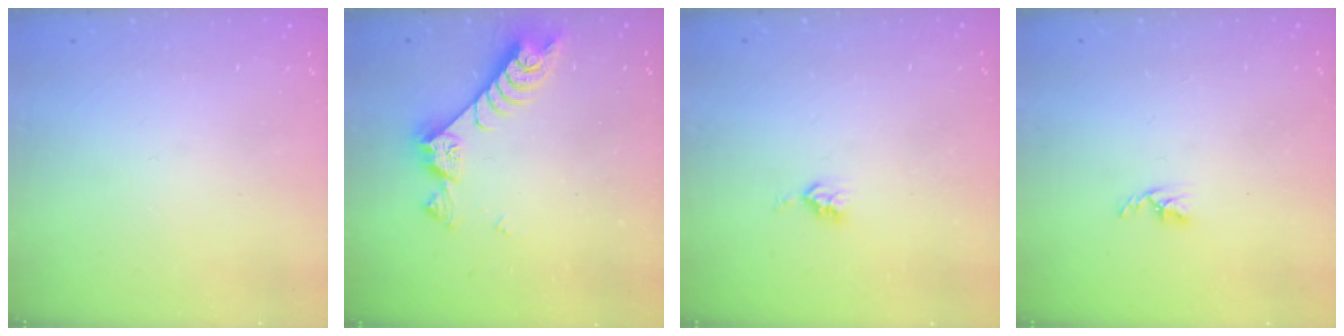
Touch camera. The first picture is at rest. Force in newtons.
{"total": 7.7, "press": 7.6, "slide": 1.2}
{"total": 4.4, "press": 4.3, "slide": 0.6}
{"total": 2.7, "press": 2.7, "slide": 0.5}